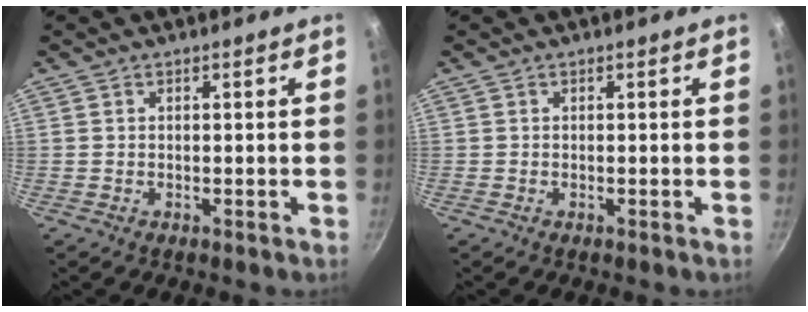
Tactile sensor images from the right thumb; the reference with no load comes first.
{"total": 0.0}